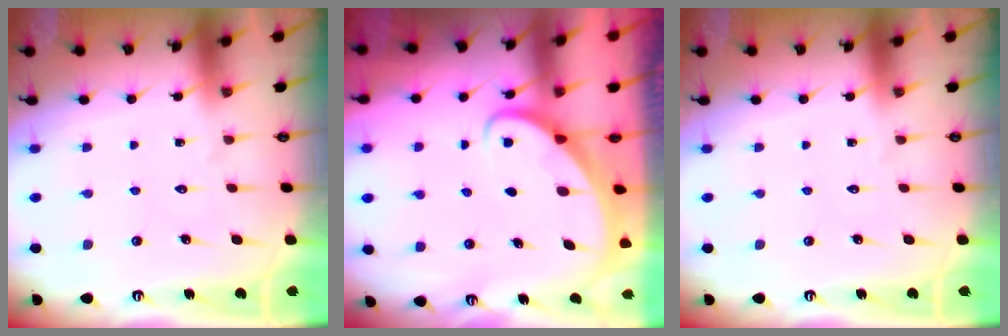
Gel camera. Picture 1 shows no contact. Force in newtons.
{"total": 2.4, "press": 2.4, "slide": 0.2}
{"total": 0.0}